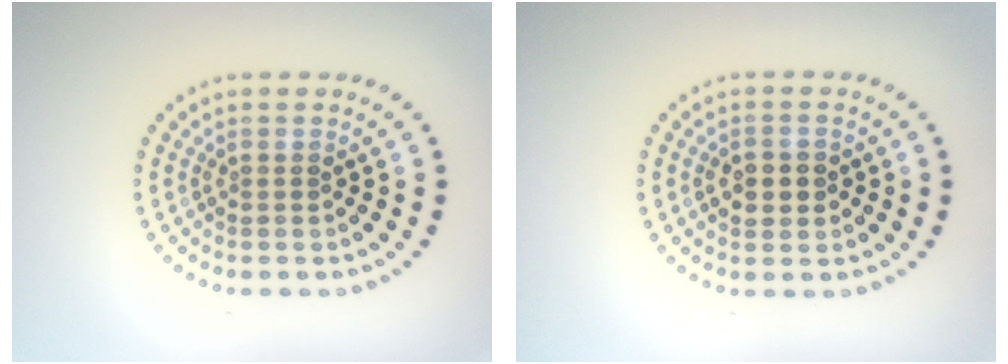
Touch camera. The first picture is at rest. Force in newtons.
{"total": 2.4, "press": 2.3, "slide": 0.3}